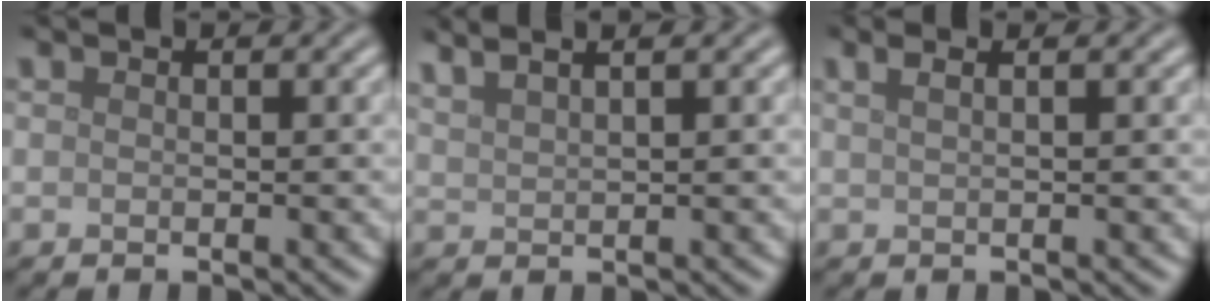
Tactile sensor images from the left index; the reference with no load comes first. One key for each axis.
{"total": 4.7, "fx": 3.4, "fy": 1.7, "fz": 2.8, "tx": -0.024, "ty": 0.030, "tz": 0.028}
{"total": 3.1, "fx": 1.7, "fy": 1.5, "fz": 2.1, "tx": -0.011, "ty": 0.012, "tz": -0.005}